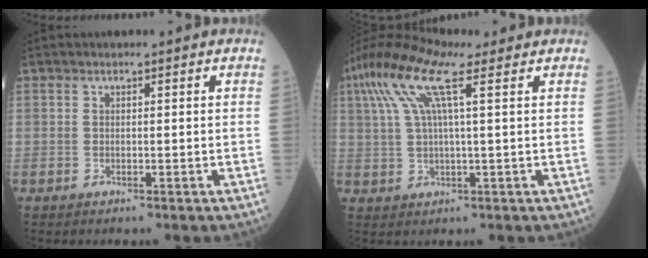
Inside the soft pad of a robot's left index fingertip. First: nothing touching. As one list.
[{"total": 10.2, "force": [5.1, 2.0, 8.6], "torque": [-0.192, 0.034, 0.096]}]